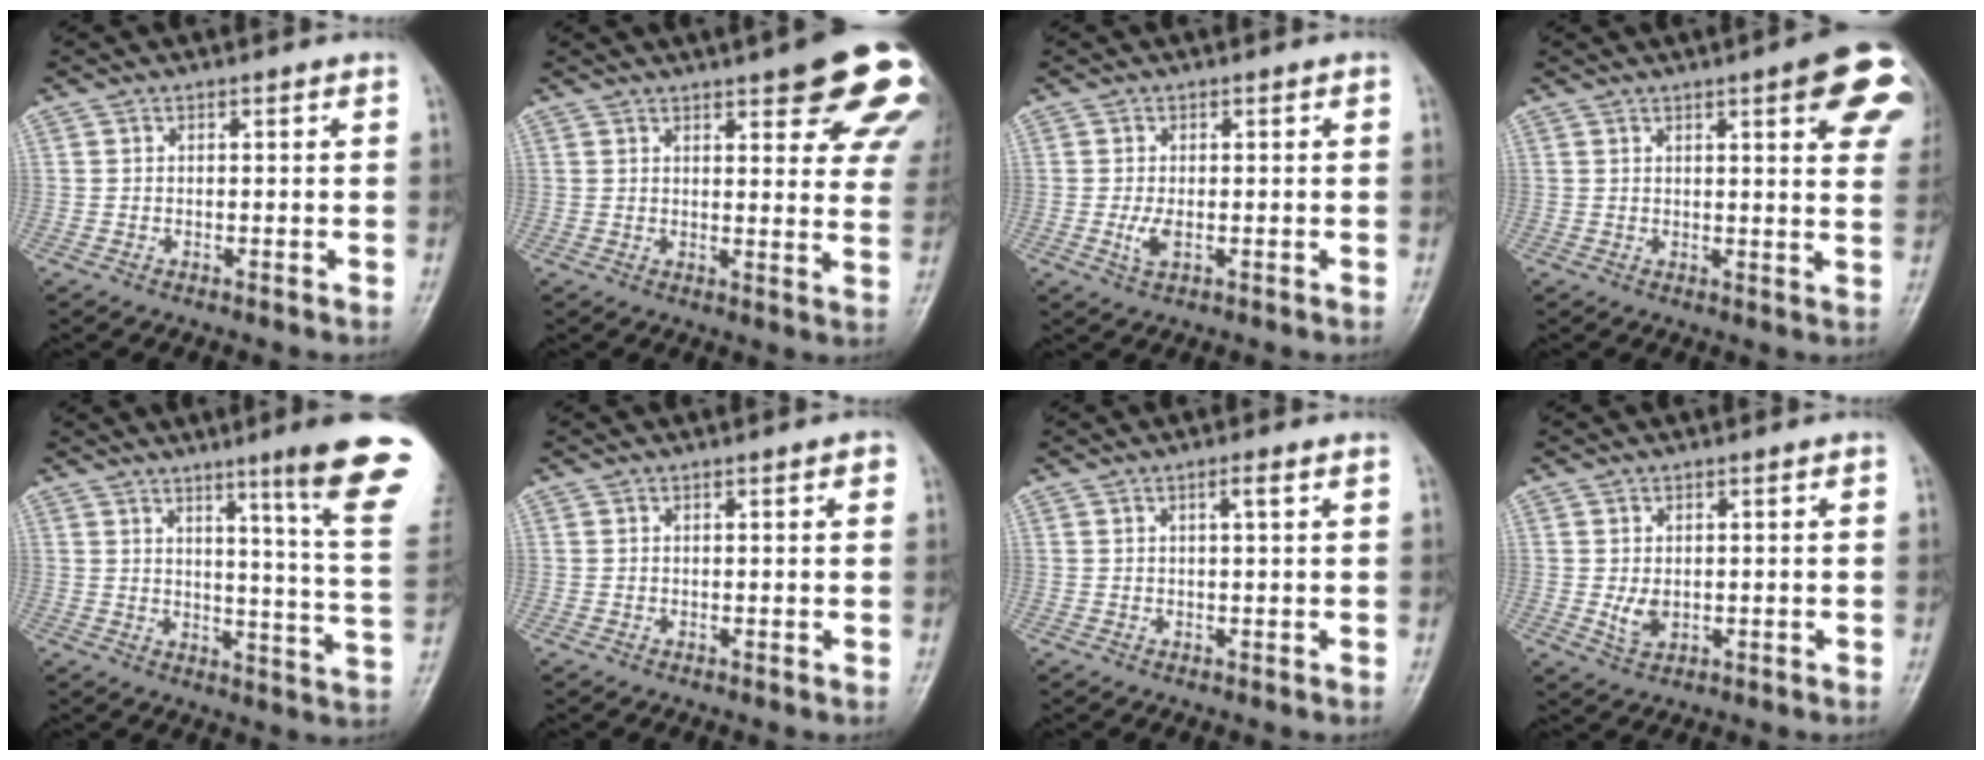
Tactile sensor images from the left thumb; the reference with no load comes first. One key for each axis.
{"total": 20.6, "fx": 11.6, "fy": 6.0, "fz": 15.8, "tx": -0.160, "ty": -0.025, "tz": 0.130}
{"total": 2.6, "fx": -0.5, "fy": 1.2, "fz": 2.3, "tx": -0.052, "ty": -0.003, "tz": -0.008}
{"total": 13.9, "fx": 6.3, "fy": 3.4, "fz": 12.0, "tx": -0.121, "ty": -0.018, "tz": 0.066}
{"total": 18.5, "fx": 11.1, "fy": 0.0, "fz": 14.8, "tx": -0.172, "ty": -0.075, "tz": 0.135}
{"total": 1.3, "fx": 0.5, "fy": 0.3, "fz": 1.2, "tx": -0.015, "ty": 0.001, "tz": 0.005}
{"total": 1.8, "fx": 0.7, "fy": 0.0, "fz": 1.6, "tx": -0.032, "ty": 0.001, "tz": 0.013}
{"total": 3.0, "fx": -0.1, "fy": 2.1, "fz": 2.1, "tx": -0.031, "ty": -0.007, "tz": 0.005}